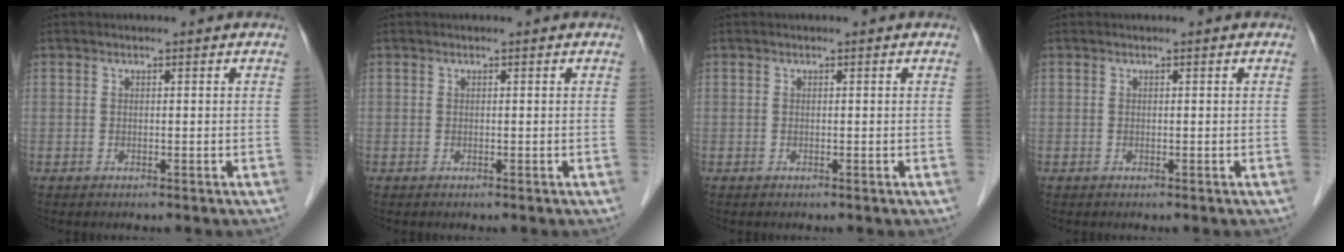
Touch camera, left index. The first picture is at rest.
{"total": 0.0}
{"total": 0.0}
{"total": 0.0}